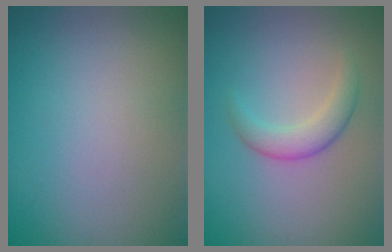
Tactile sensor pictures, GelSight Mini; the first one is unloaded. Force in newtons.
{"total": 2.7, "press": 2.7, "slide": 0.1}